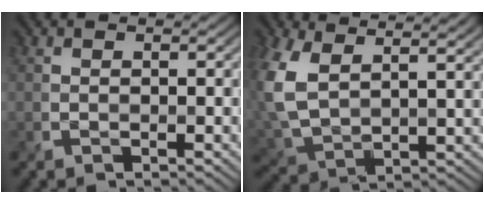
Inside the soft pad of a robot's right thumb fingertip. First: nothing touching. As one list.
[{"total": 11.4, "force": [5.3, 5.2, 8.6], "torque": [-0.227, 0.001, 0.105]}]